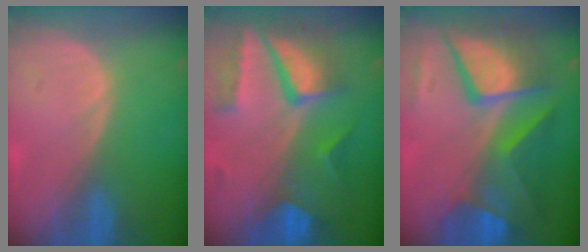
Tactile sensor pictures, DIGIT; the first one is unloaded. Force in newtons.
{"total": 10.1, "press": 8.5, "slide": 5.5}
{"total": 11.7, "press": 11.7, "slide": 1.2}